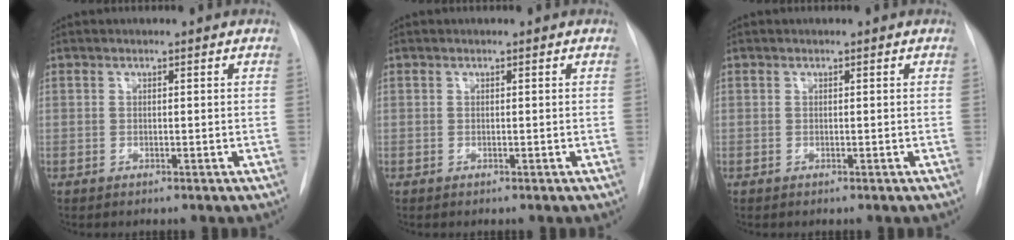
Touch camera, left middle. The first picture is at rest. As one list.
[{"total": 0.0}, {"total": 0.0}]